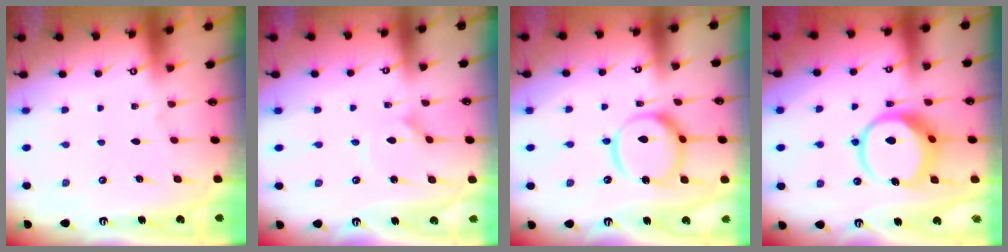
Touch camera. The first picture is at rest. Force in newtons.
{"total": 1.2, "press": 1.1, "slide": 0.2}
{"total": 15.8, "press": 15.7, "slide": 1.4}
{"total": 11.0, "press": 10.9, "slide": 1.4}